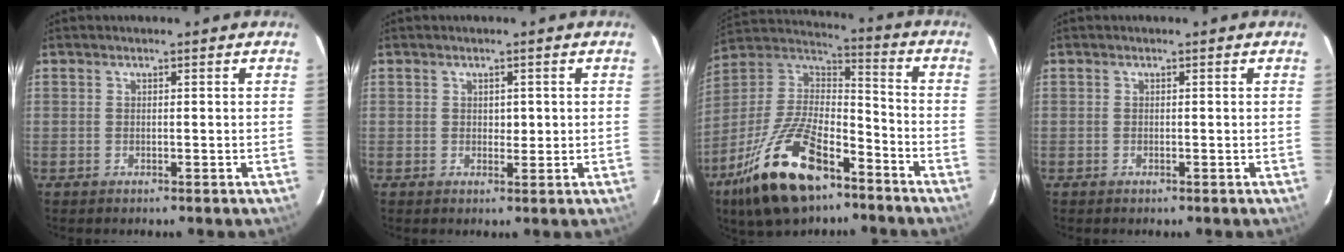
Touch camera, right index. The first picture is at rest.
{"total": 1.7, "force": [0.3, 1.1, 1.3], "torque": [-0.013, -0.001, 0.005]}
{"total": 19.8, "force": [-12.4, 7.2, 13.7], "torque": [-0.296, -0.007, -0.229]}
{"total": 0.0}